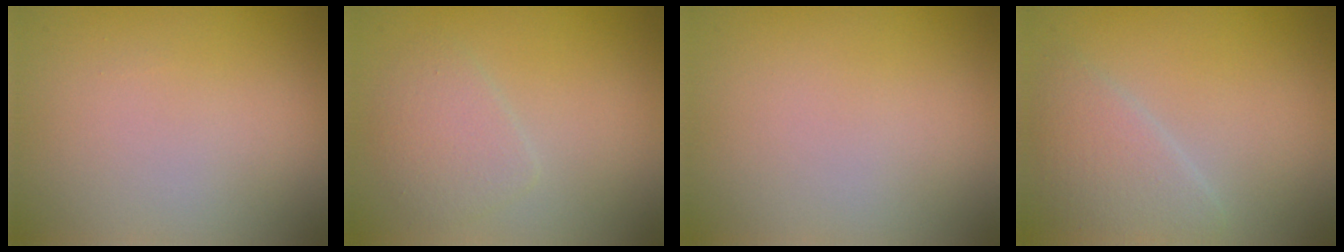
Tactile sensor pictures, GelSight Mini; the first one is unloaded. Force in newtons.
{"total": 2.4, "press": 2.4, "slide": 0.1}
{"total": 0.0}
{"total": 3.0, "press": 3.0, "slide": 0.1}